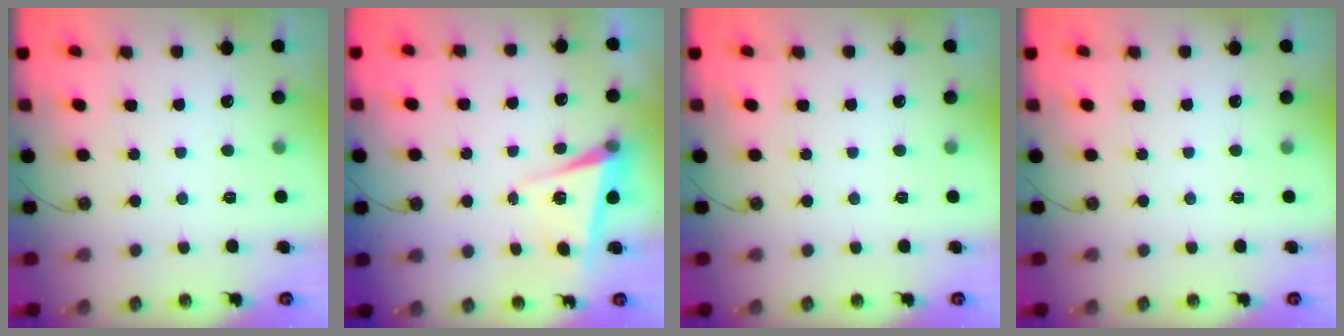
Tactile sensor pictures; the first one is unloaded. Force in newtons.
{"total": 5.9, "press": 5.7, "slide": 1.5}
{"total": 0.0}
{"total": 0.0}